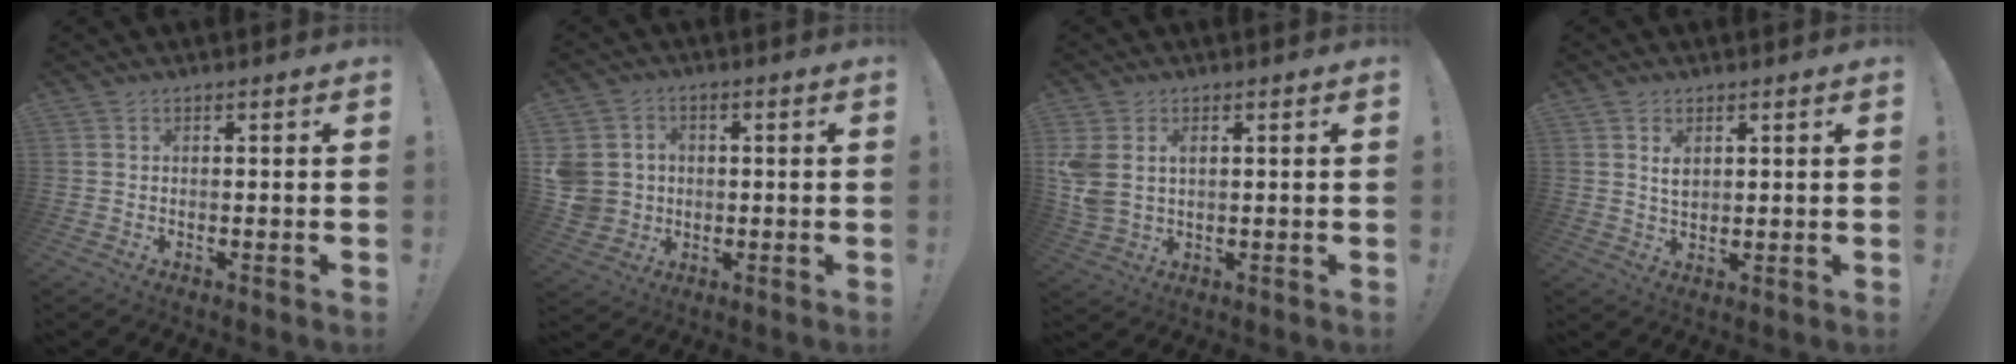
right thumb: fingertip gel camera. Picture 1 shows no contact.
{"total": 7.6, "force": [-0.3, 7.1, 2.5], "torque": [-0.051, 0.006, -0.002]}
{"total": 5.6, "force": [2.0, 3.9, 3.4], "torque": [-0.056, -0.011, 0.037]}
{"total": 4.0, "force": [1.5, 2.7, 2.5], "torque": [-0.031, -0.005, 0.025]}